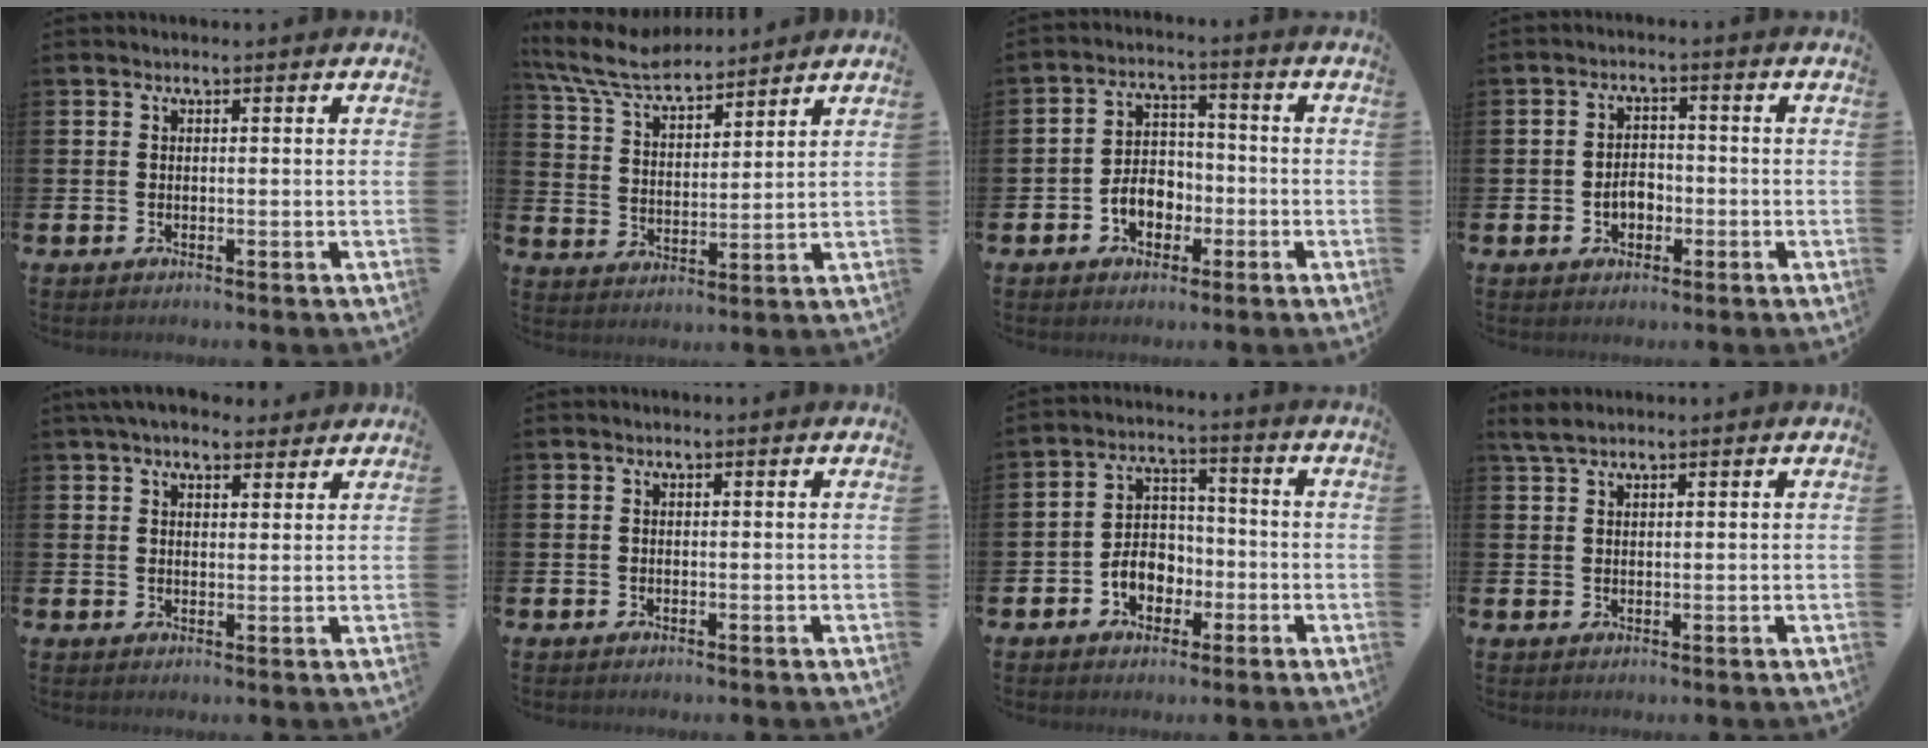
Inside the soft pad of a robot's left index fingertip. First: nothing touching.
{"total": 7.6, "force": [7.0, 1.8, 2.6], "torque": [-0.082, -0.033, 0.126]}
{"total": 5.1, "force": [-2.0, 3.8, 2.7], "torque": [-0.037, 0.006, -0.046]}
{"total": 3.2, "force": [-1.0, 2.3, 2.0], "torque": [-0.029, -0.001, -0.023]}
{"total": 4.9, "force": [4.4, 1.7, 1.4], "torque": [-0.029, -0.011, 0.080]}
{"total": 0.0}
{"total": 5.3, "force": [-1.9, 4.2, 2.5], "torque": [-0.042, 0.006, -0.041]}
{"total": 2.3, "force": [1.8, 0.7, 1.2], "torque": [-0.025, 0.005, 0.033]}